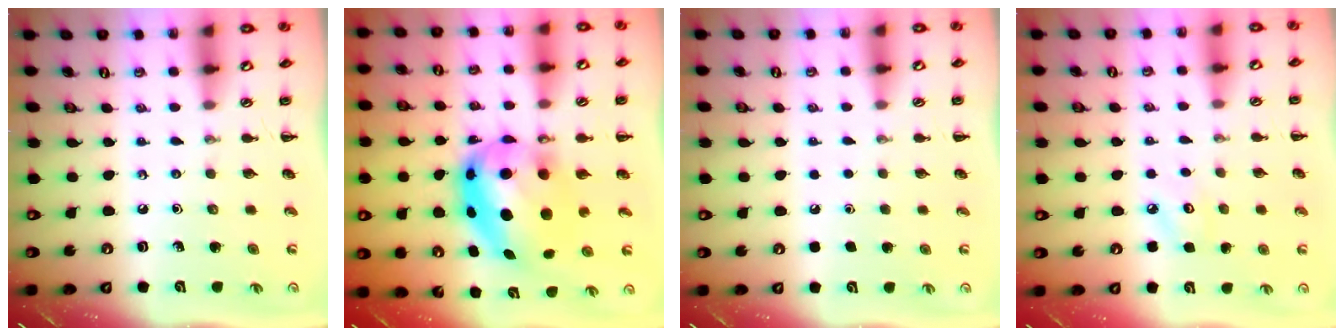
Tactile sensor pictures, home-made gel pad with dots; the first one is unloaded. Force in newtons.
{"total": 12.8, "press": 12.4, "slide": 3.1}
{"total": 1.6, "press": 1.6, "slide": 0.1}
{"total": 4.4, "press": 4.2, "slide": 1.1}